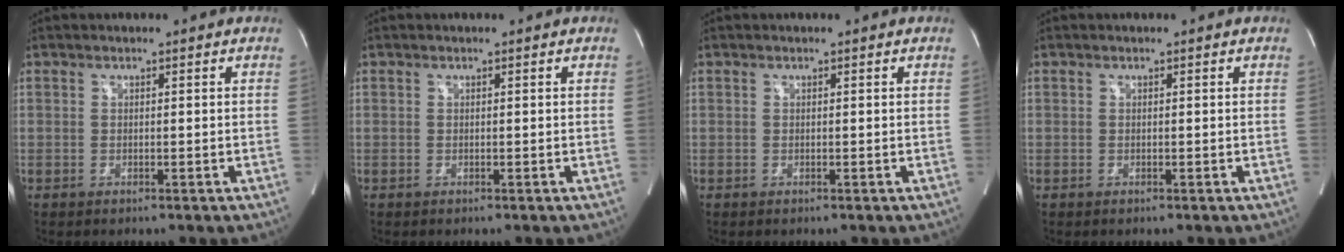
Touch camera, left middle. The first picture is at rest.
{"total": 0.0}
{"total": 0.0}
{"total": 0.0}